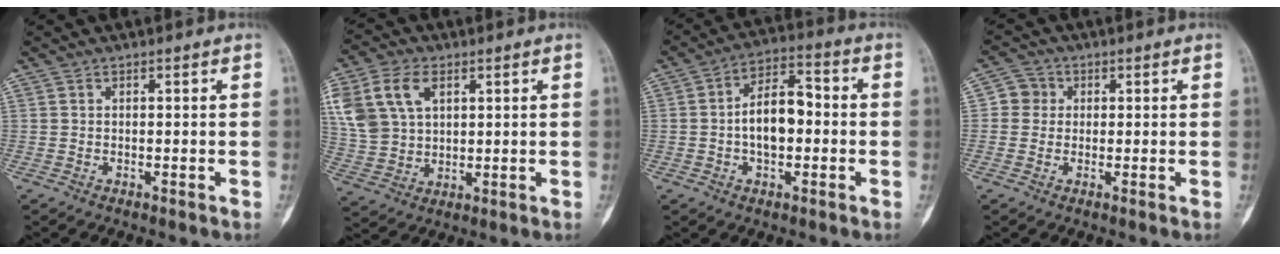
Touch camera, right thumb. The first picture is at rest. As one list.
[{"total": 16.5, "force": [6.3, 11.3, 10.2], "torque": [-0.226, 0.005, 0.126]}, {"total": 10.3, "force": [-0.6, 5.9, 8.5], "torque": [-0.123, 0.031, -0.020]}, {"total": 3.7, "force": [0.6, 3.6, 0.8], "torque": [0.018, 0.005, 0.002]}]